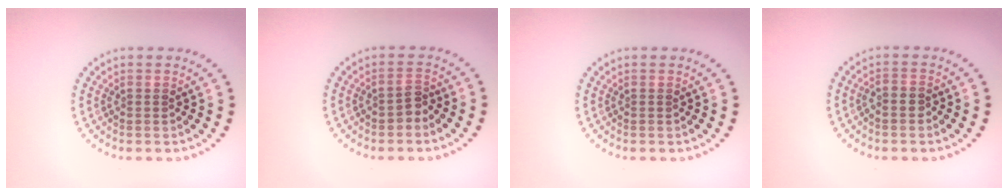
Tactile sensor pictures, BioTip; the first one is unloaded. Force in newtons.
{"total": 1.4, "press": 1.2, "slide": 0.7}
{"total": 0.0}
{"total": 1.1, "press": 0.9, "slide": 0.6}